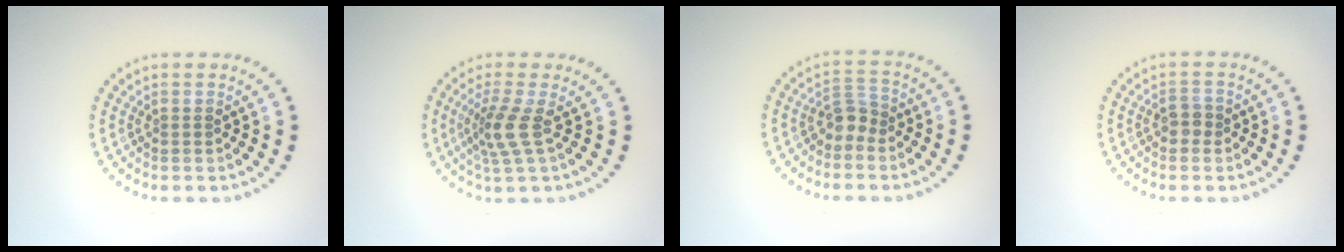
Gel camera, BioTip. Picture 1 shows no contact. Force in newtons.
{"total": 2.8, "press": 2.1, "slide": 1.9}
{"total": 1.9, "press": 1.6, "slide": 1.1}
{"total": 1.5, "press": 1.4, "slide": 0.3}